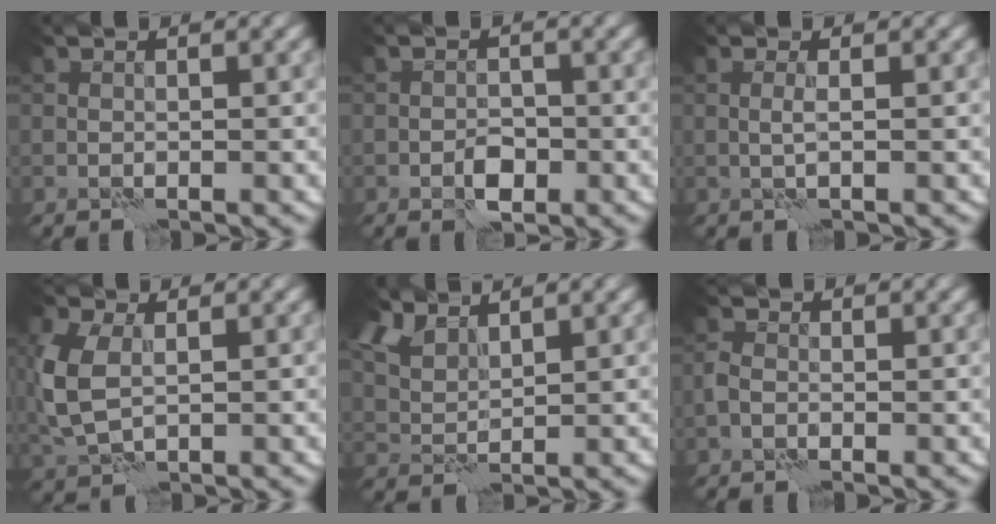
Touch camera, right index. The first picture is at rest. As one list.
[{"total": 1.9, "force": [-1.1, 1.0, 1.3], "torque": [-0.017, 0.003, -0.018]}, {"total": 0.7, "force": [0.2, -0.4, 0.6], "torque": [-0.016, 0.000, 0.002]}, {"total": 4.9, "force": [0.5, 3.3, 3.6], "torque": [-0.109, -0.005, 0.012]}, {"total": 3.8, "force": [3.2, 1.5, 1.4], "torque": [-0.043, -0.003, 0.075]}, {"total": 0.8, "force": [-0.5, 0.5, 0.4], "torque": [-0.010, 0.003, -0.015]}]